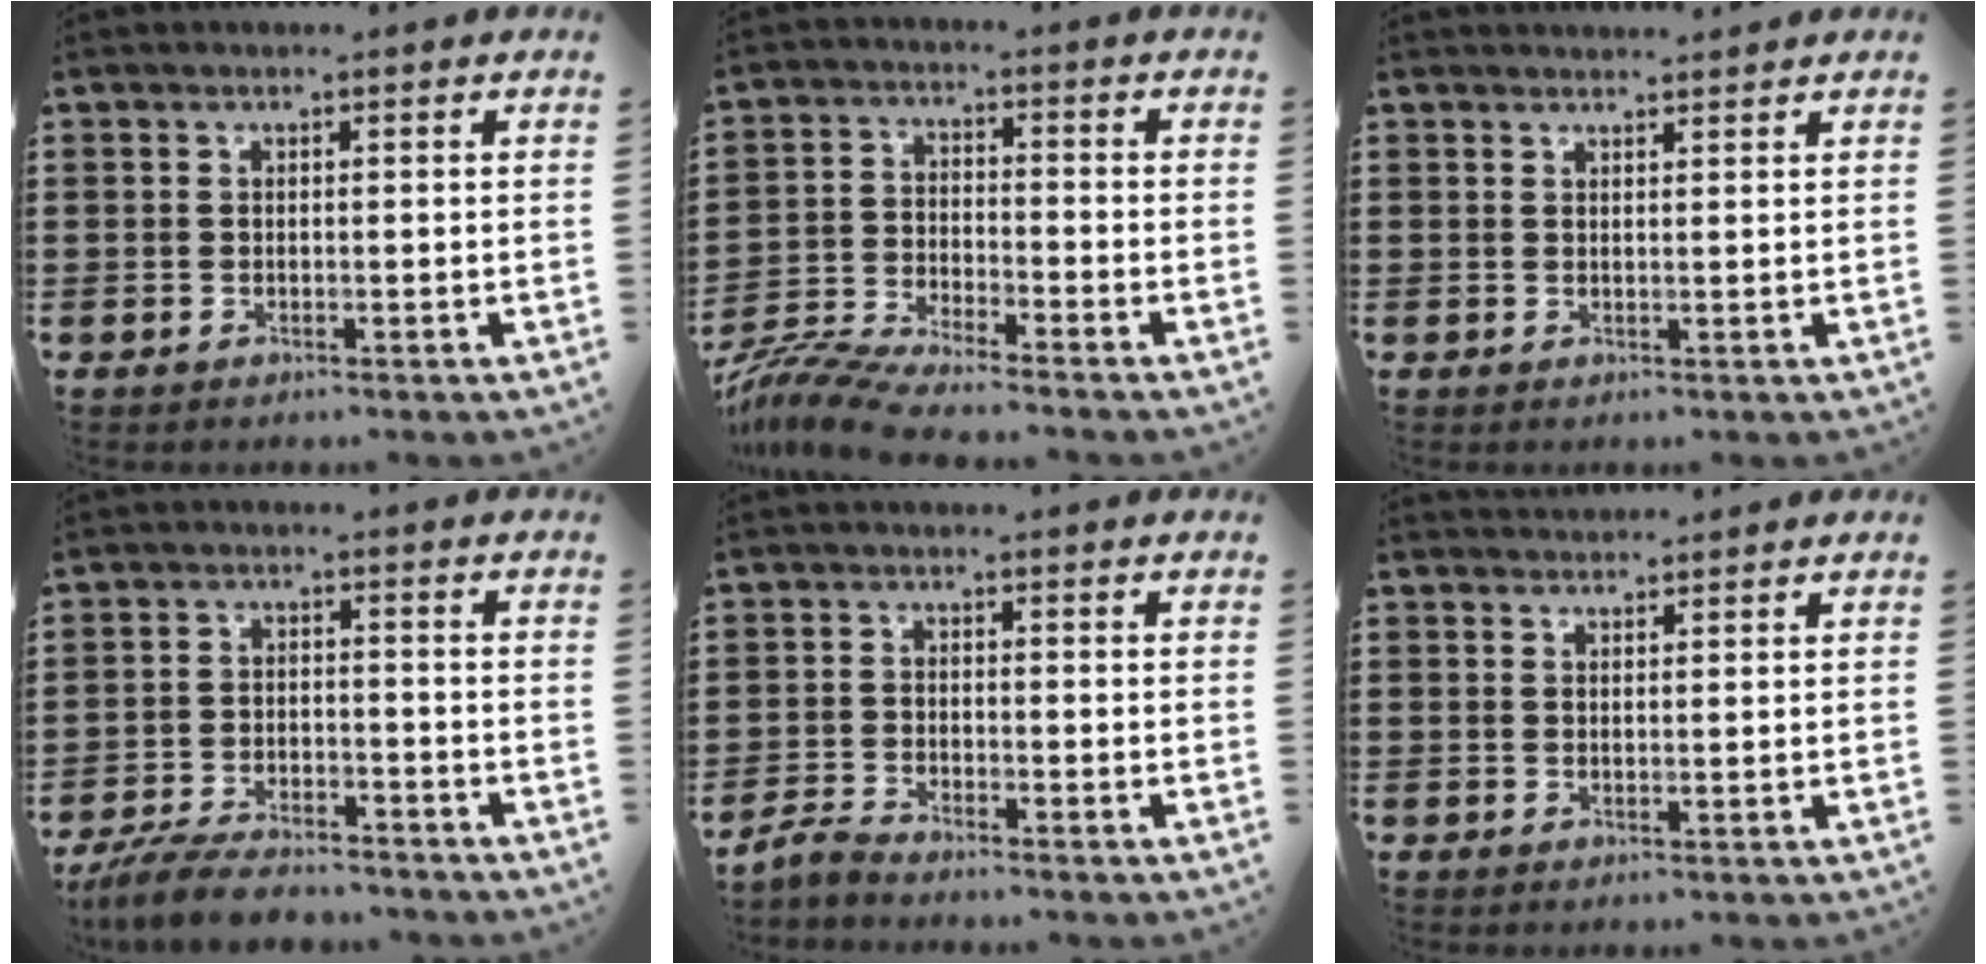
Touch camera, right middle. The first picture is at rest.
{"total": 7.0, "force": [-6.7, 0.0, 2.1], "torque": [-0.054, -0.009, -0.134]}
{"total": 1.5, "force": [1.5, 0.1, 0.1], "torque": [-0.005, 0.001, 0.028]}
{"total": 6.0, "force": [-5.6, 0.9, 2.1], "torque": [-0.044, 0.001, -0.107]}
{"total": 2.6, "force": [-2.5, 0.1, 0.8], "torque": [-0.038, -0.004, -0.057]}
{"total": 1.3, "force": [1.3, 0.3, 0.0], "torque": [-0.002, 0.001, 0.024]}